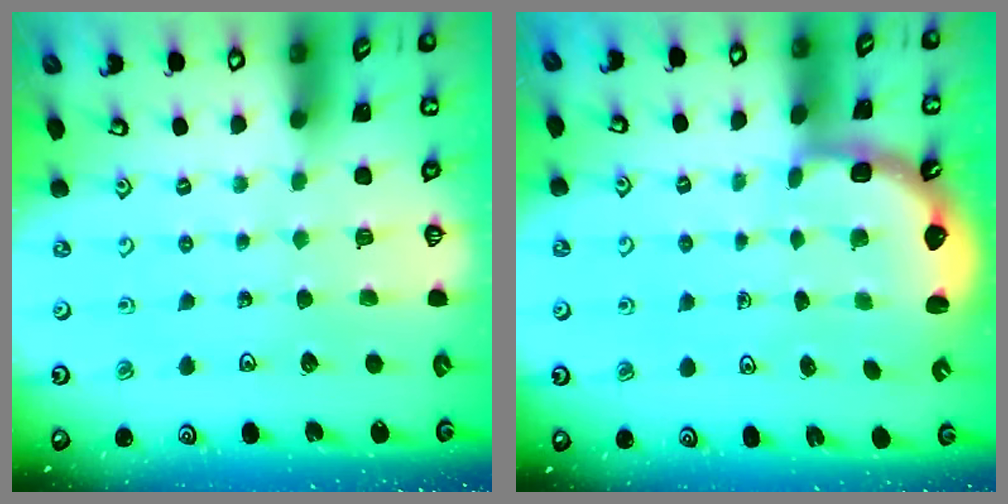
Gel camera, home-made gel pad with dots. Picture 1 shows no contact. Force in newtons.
{"total": 2.5, "press": 2.1, "slide": 1.3}